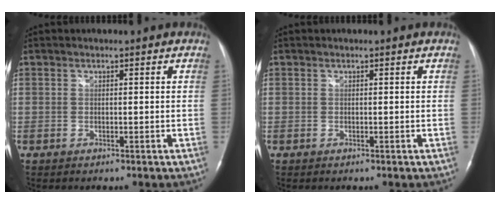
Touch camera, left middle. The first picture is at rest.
{"total": 0.0}